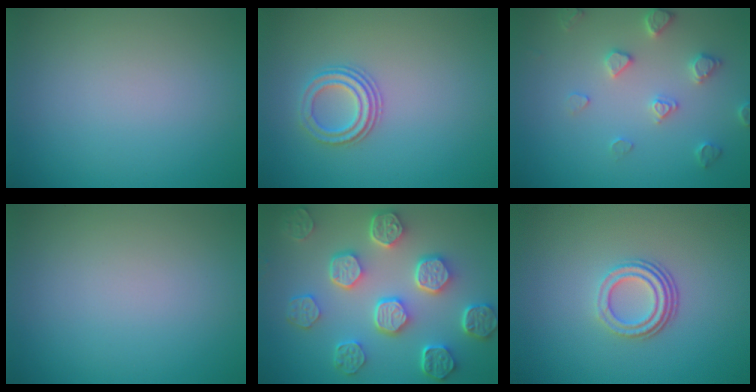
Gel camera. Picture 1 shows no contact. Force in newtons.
{"total": 2.6, "press": 2.3, "slide": 1.2}
{"total": 2.9, "press": 2.8, "slide": 0.7}
{"total": 0.0}
{"total": 7.6, "press": 5.9, "slide": 4.9}
{"total": 3.0, "press": 2.1, "slide": 2.1}